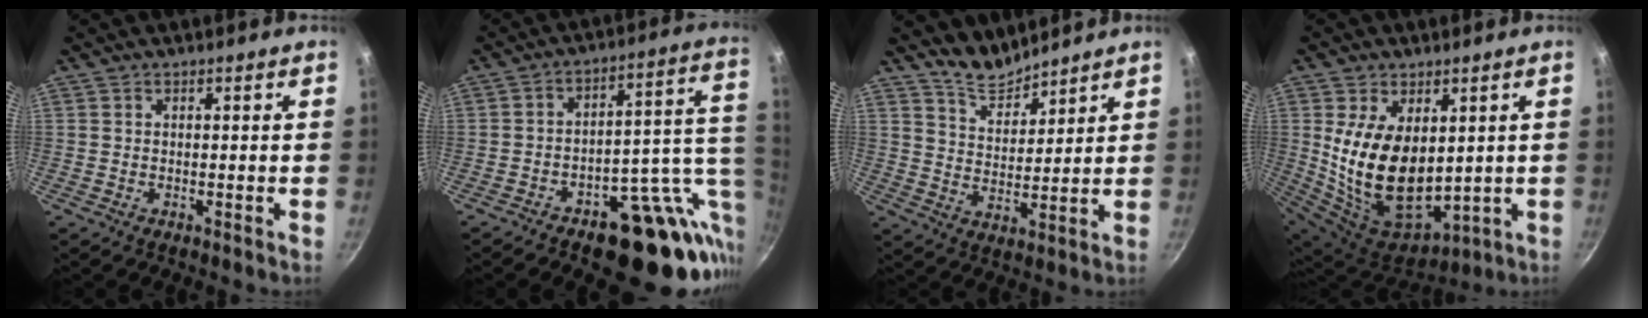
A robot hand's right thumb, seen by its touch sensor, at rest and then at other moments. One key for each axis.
{"total": 19.6, "fx": -5.6, "fy": 10.5, "fz": 15.6, "tx": -0.141, "ty": 0.037, "tz": -0.071}
{"total": 7.1, "fx": 6.7, "fy": 2.0, "fz": 1.1, "tx": -0.008, "ty": -0.058, "tz": 0.128}
{"total": 18.6, "fx": 2.2, "fy": 11.6, "fz": 14.5, "tx": -0.250, "ty": -0.037, "tz": 0.067}